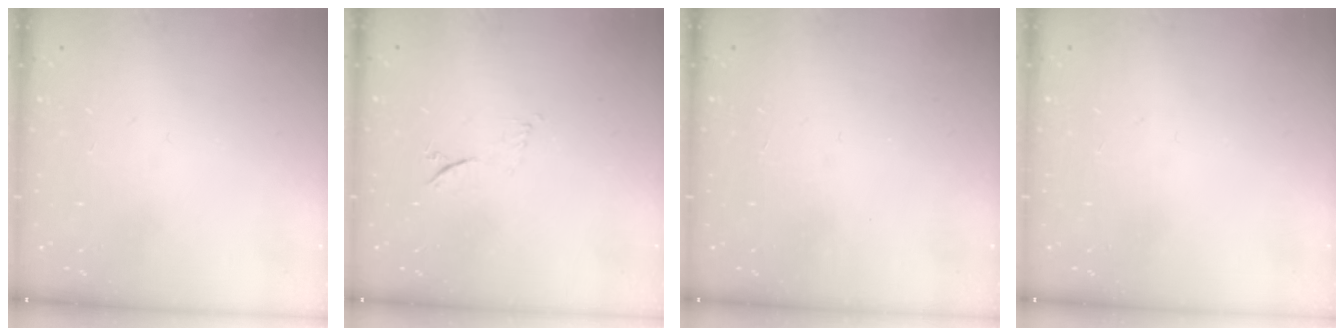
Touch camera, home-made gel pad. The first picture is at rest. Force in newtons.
{"total": 4.7, "press": 4.6, "slide": 1.2}
{"total": 1.6, "press": 1.6, "slide": 0.1}
{"total": 0.0}